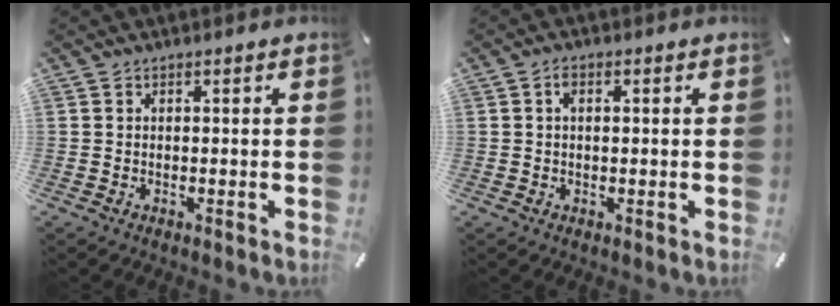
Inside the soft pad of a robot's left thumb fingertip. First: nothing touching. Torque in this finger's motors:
{"motor_torque": [-0.09, -0.32, 0.04, 0.09, -0.01]}